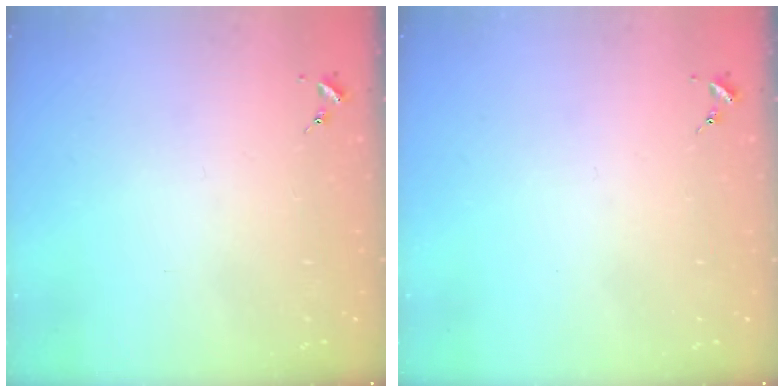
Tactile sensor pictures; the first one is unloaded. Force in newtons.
{"total": 0.0}